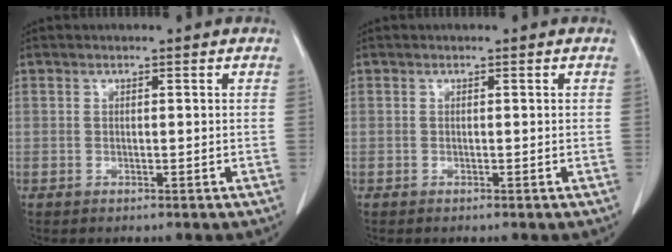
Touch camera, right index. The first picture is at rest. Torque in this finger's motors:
{"motor_torque": [0.07, -0.04, -0.10, 0.00]}